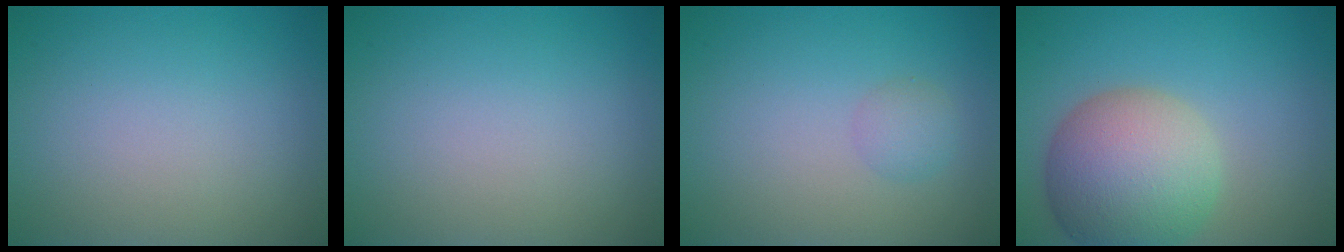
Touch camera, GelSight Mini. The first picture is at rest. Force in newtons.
{"total": 0.0}
{"total": 1.4, "press": 1.4, "slide": 0.0}
{"total": 8.8, "press": 8.8, "slide": 0.7}